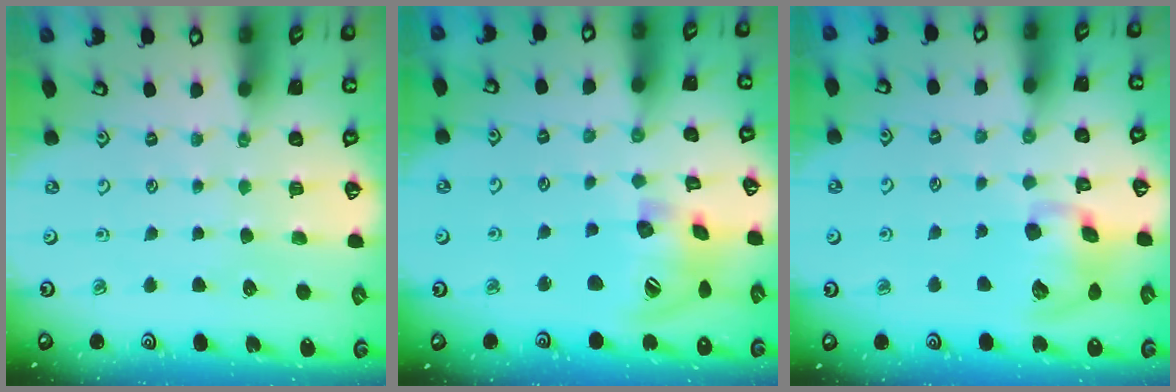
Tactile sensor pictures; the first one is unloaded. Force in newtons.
{"total": 18.0, "press": 17.9, "slide": 2.5}
{"total": 12.8, "press": 12.6, "slide": 2.2}